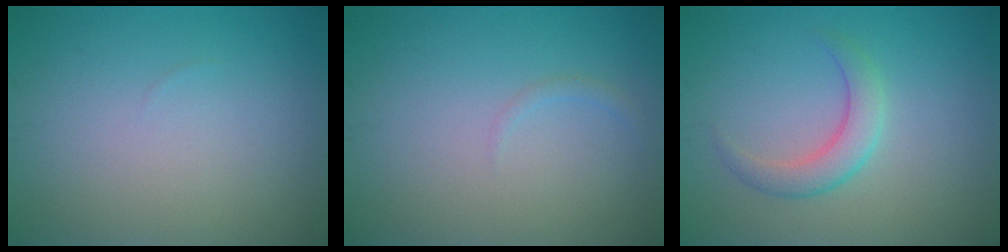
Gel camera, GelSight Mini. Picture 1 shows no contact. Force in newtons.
{"total": 0.6, "press": 0.6, "slide": 0.1}
{"total": 2.7, "press": 2.7, "slide": 0.1}